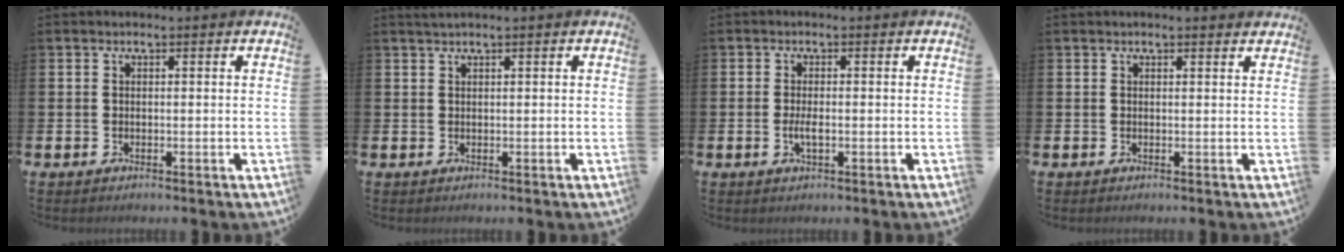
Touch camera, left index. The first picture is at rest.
{"total": 0.9, "force": [0.7, -0.1, 0.5], "torque": [-0.014, 0.004, 0.014]}
{"total": 1.9, "force": [-0.2, 0.6, 1.8], "torque": [-0.037, 0.001, -0.003]}
{"total": 0.7, "force": [0.7, 0.0, 0.2], "torque": [0.004, -0.004, 0.011]}